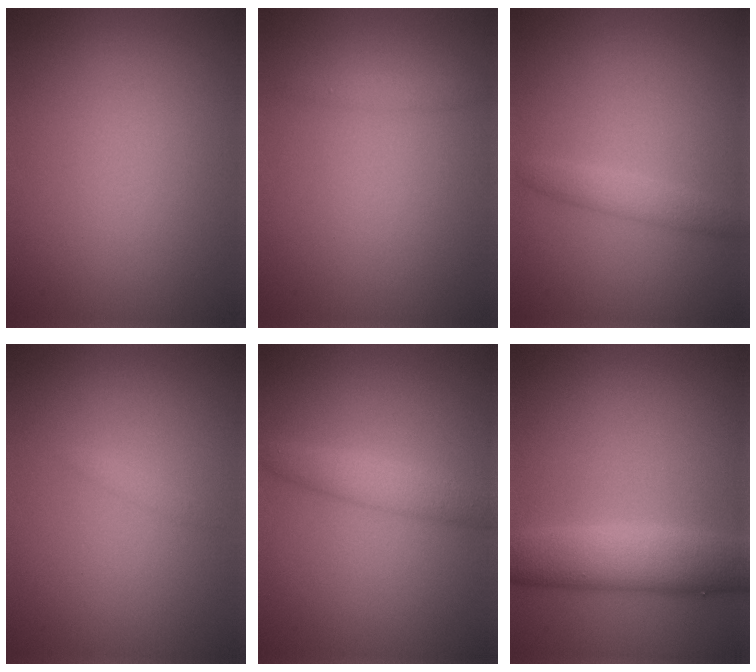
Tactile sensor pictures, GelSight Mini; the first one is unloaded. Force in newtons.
{"total": 0.8, "press": 0.8, "slide": 0.0}
{"total": 1.9, "press": 1.9, "slide": 0.1}
{"total": 0.6, "press": 0.6, "slide": 0.0}
{"total": 2.6, "press": 2.6, "slide": 0.0}
{"total": 5.7, "press": 5.7, "slide": 0.2}